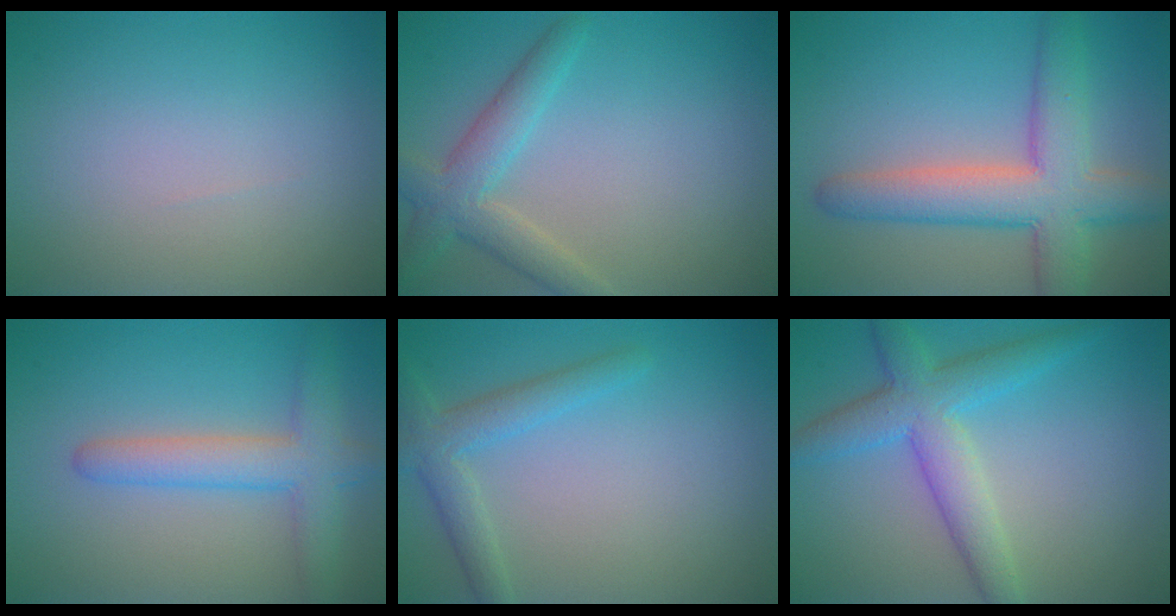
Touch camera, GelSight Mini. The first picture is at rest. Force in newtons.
{"total": 3.8, "press": 3.8, "slide": 0.3}
{"total": 7.5, "press": 7.4, "slide": 0.3}
{"total": 4.4, "press": 4.4, "slide": 0.3}
{"total": 2.9, "press": 2.9, "slide": 0.2}
{"total": 5.3, "press": 5.3, "slide": 0.2}